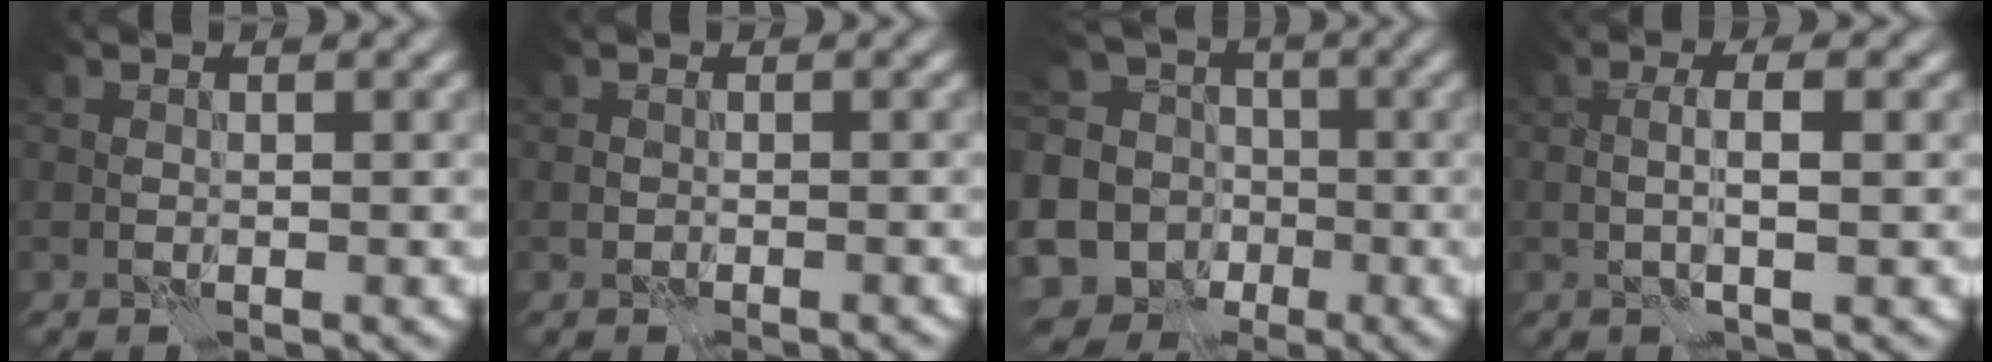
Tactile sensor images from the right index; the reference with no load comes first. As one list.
[{"total": 0.8, "force": [-0.8, 0.2, 0.1], "torque": [-0.001, 0.001, -0.015]}, {"total": 13.2, "force": [-4.5, 11.4, 5.0], "torque": [-0.125, 0.004, -0.091]}, {"total": 2.2, "force": [0.0, 0.1, 2.2], "torque": [-0.038, 0.004, -0.002]}]